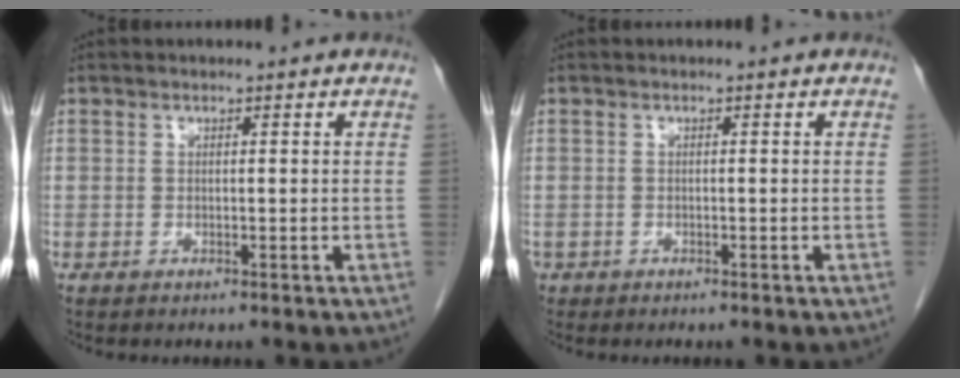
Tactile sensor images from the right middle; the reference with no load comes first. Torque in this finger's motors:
{"motor_torque": [1.10, -1.04, 0.27, 0.07]}